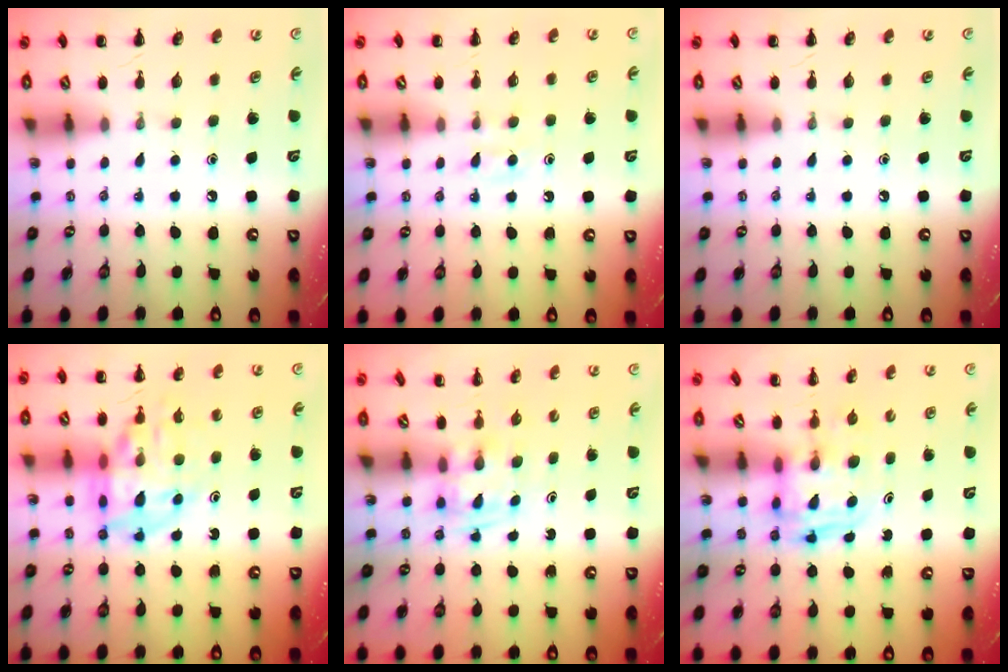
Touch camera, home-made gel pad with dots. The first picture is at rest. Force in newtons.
{"total": 4.6, "press": 4.5, "slide": 1.2}
{"total": 0.0}
{"total": 15.1, "press": 14.7, "slide": 3.3}
{"total": 1.2, "press": 1.0, "slide": 0.7}
{"total": 2.7, "press": 2.7, "slide": 0.2}